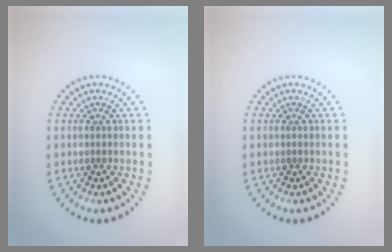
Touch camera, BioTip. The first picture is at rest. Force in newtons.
{"total": 0.0}